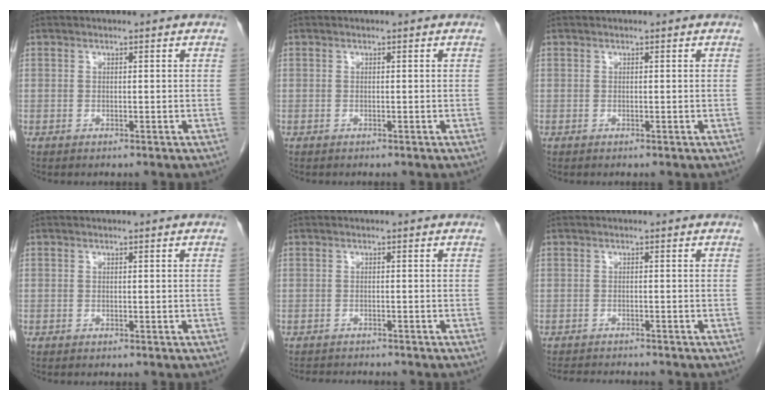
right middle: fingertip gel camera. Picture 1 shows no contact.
{"total": 0.0}
{"total": 0.0}
{"total": 0.0}
{"total": 4.4, "force": [-4.2, 0.6, 1.1], "torque": [-0.014, -0.010, -0.061]}
{"total": 5.8, "force": [-5.5, 0.6, 1.6], "torque": [-0.023, -0.011, -0.082]}